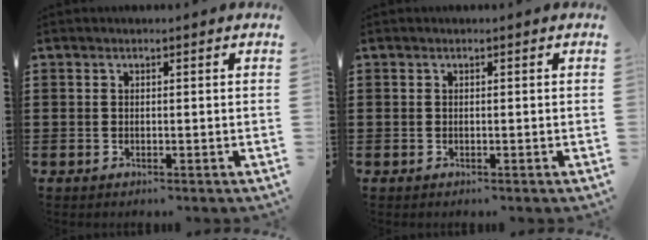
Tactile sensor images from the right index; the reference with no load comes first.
{"total": 0.0}